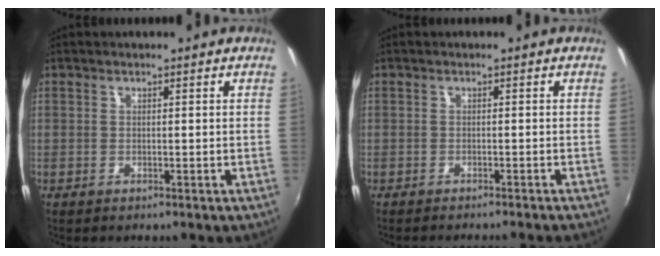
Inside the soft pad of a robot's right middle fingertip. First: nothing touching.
{"total": 3.1, "force": [-2.9, -0.2, 1.2], "torque": [-0.032, -0.009, -0.044]}